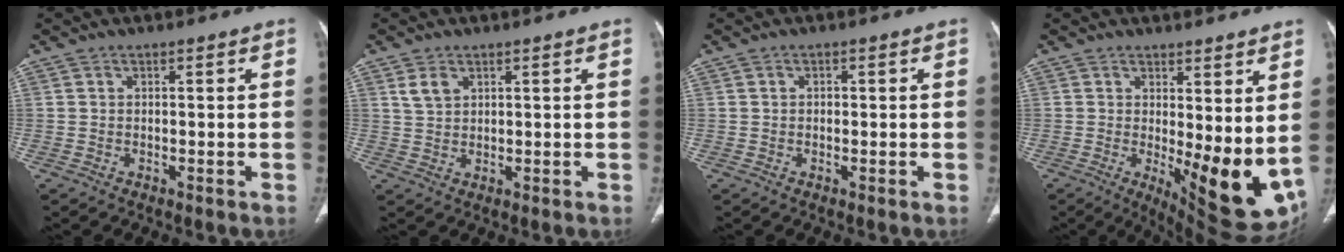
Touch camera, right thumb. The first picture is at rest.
{"total": 3.0, "force": [1.7, 1.9, 1.7], "torque": [-0.031, -0.003, 0.040]}
{"total": 0.9, "force": [0.2, 0.7, 0.5], "torque": [-0.006, 0.002, 0.002]}
{"total": 13.9, "force": [0.6, 5.1, 13.0], "torque": [-0.168, -0.038, 0.025]}